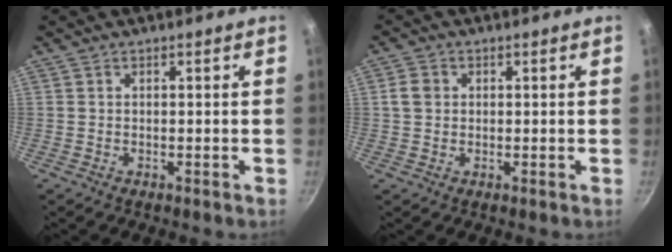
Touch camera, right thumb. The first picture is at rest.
{"total": 2.9, "force": [0.4, 2.5, 1.5], "torque": [-0.017, 0.006, 0.003]}